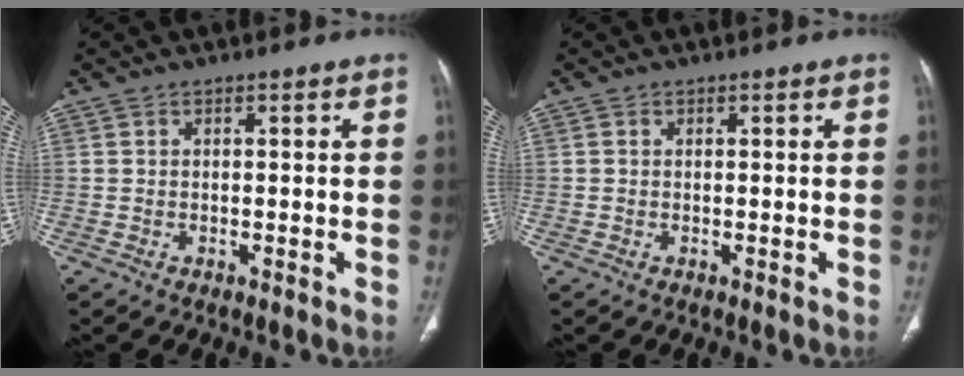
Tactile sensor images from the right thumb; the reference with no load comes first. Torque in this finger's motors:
{"motor_torque": [-0.52, -0.18, -0.15, 0.12, -0.02]}